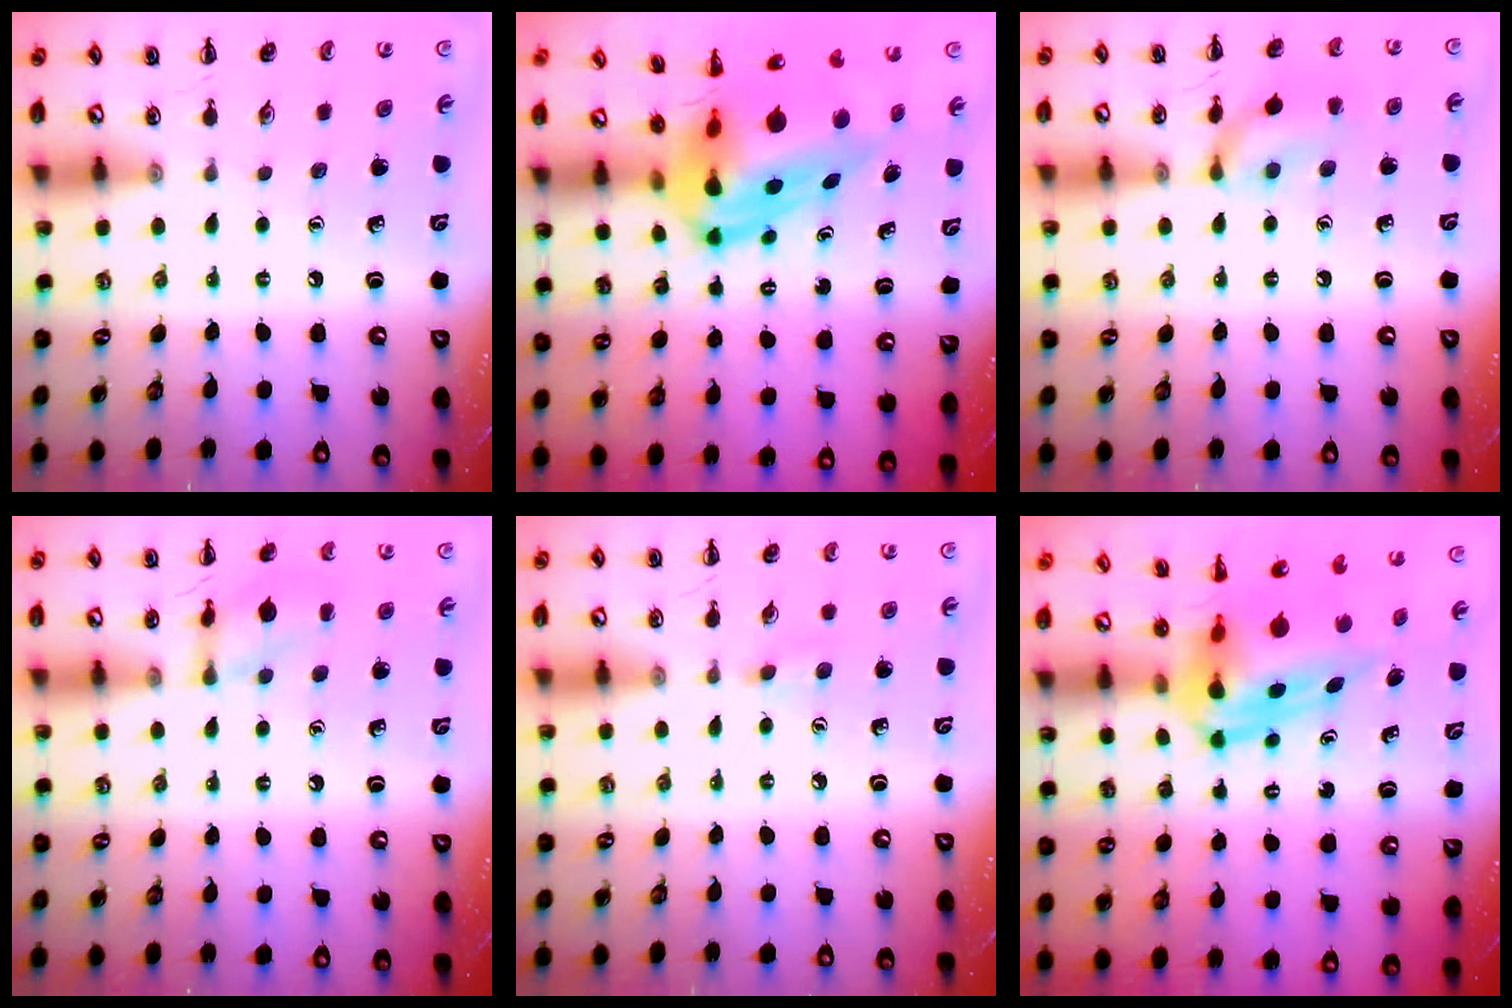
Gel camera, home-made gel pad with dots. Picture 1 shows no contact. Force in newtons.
{"total": 9.7, "press": 9.2, "slide": 3.1}
{"total": 11.0, "press": 11.0, "slide": 0.6}
{"total": 9.8, "press": 9.8, "slide": 0.4}
{"total": 4.7, "press": 4.3, "slide": 1.7}
{"total": 7.5, "press": 7.2, "slide": 2.4}